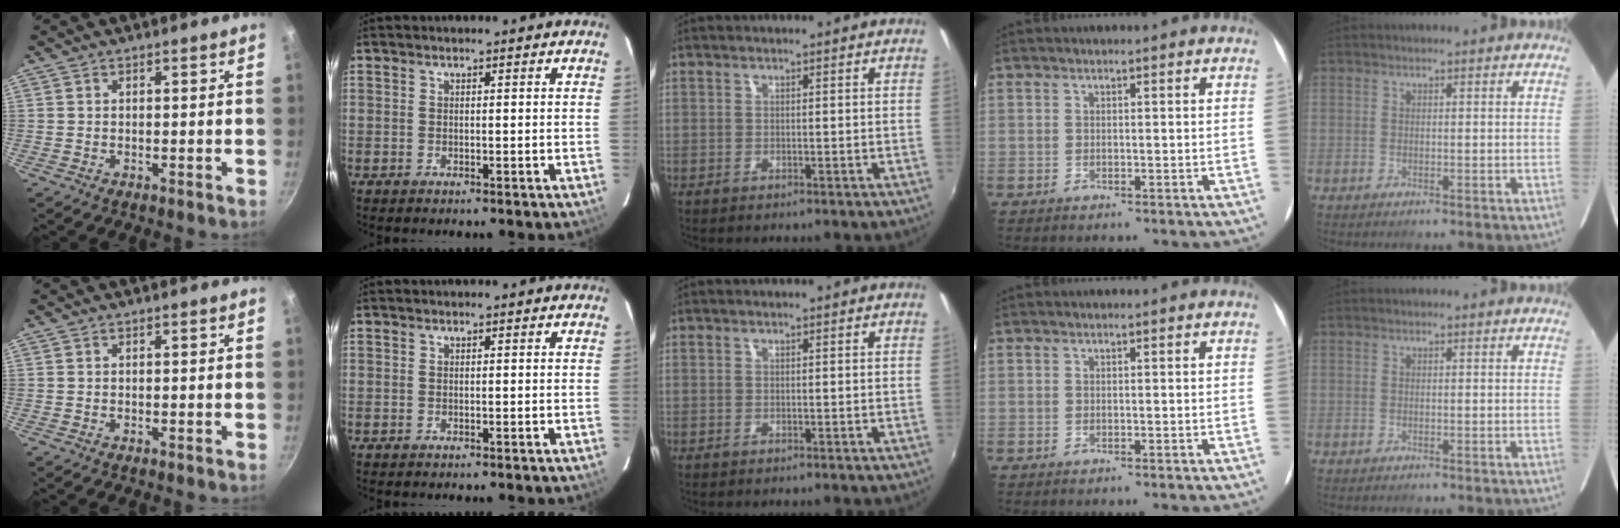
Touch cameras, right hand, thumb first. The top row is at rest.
{}